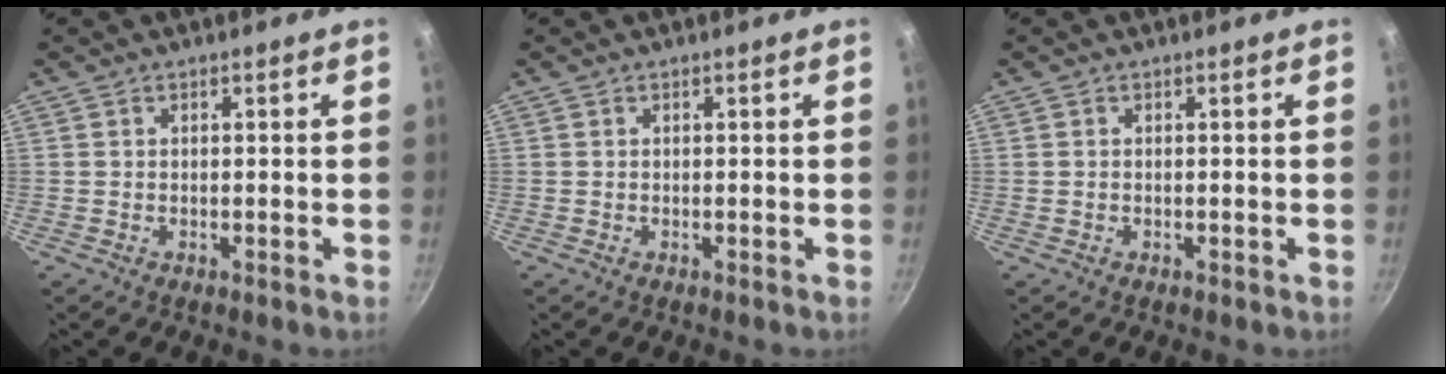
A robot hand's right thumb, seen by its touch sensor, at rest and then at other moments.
{"total": 0.0}
{"total": 0.0}